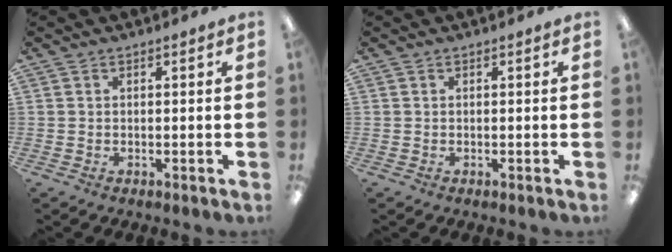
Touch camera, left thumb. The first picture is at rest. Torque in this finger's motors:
{"motor_torque": [0.00, 0.00, 0.13, -0.13, 0.00]}